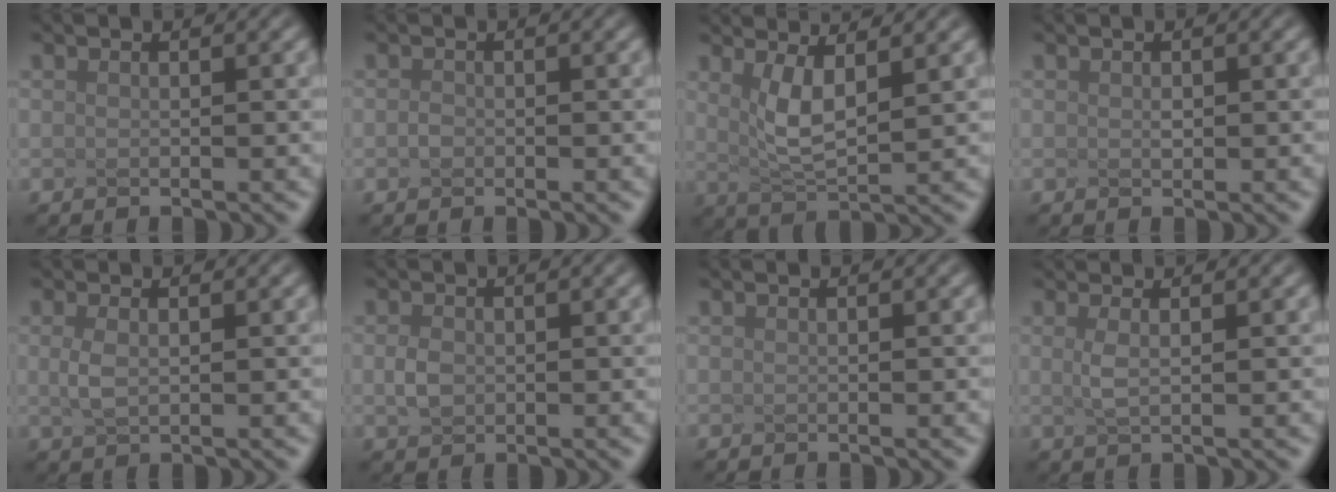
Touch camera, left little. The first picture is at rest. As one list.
[{"total": 1.9, "force": [-1.3, -1.0, -1.0], "torque": [-0.019, -0.003, 0.019]}, {"total": 2.1, "force": [0.2, -0.3, 2.1], "torque": [-0.074, -0.012, 0.048]}, {"total": 1.4, "force": [-0.8, -0.9, -0.7], "torque": [-0.016, -0.010, 0.025]}, {"total": 1.0, "force": [-0.8, -0.6, 0.1], "torque": [-0.032, -0.006, 0.026]}, {"total": 1.3, "force": [-1.2, -0.3, -0.4], "torque": [-0.034, -0.007, 0.024]}, {"total": 0.0}, {"total": 0.8, "force": [-0.4, -0.6, 0.4], "torque": [-0.039, -0.006, 0.021]}]